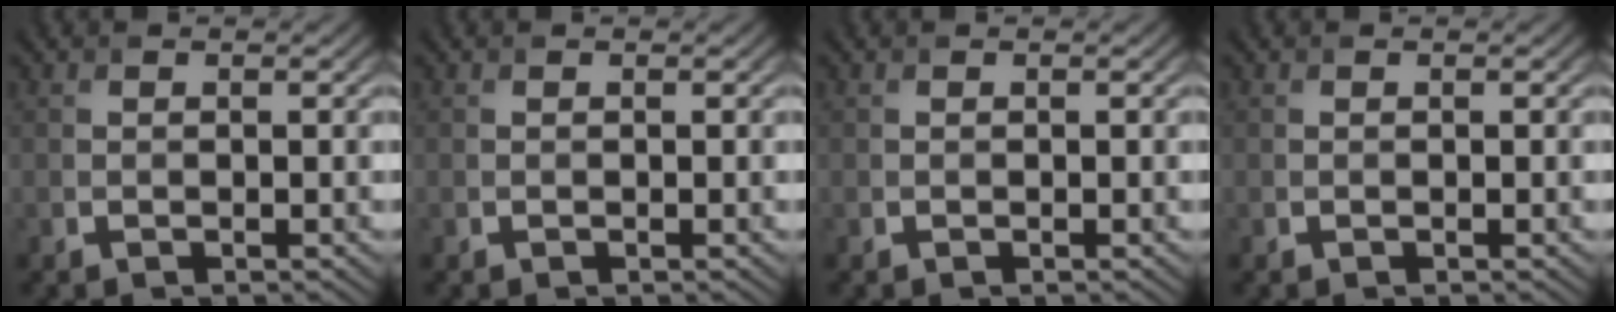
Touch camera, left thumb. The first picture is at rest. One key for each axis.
{"total": 0.0}
{"total": 0.0}
{"total": 0.0}